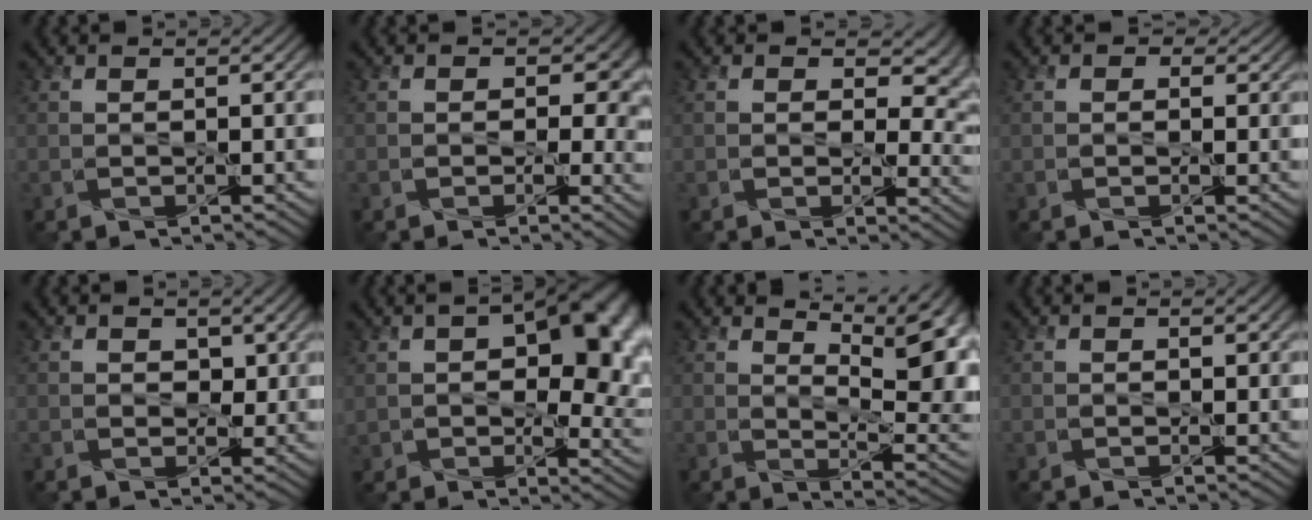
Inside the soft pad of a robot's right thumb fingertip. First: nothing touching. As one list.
[{"total": 6.1, "force": [0.3, 4.8, 3.8], "torque": [-0.028, -0.010, 0.000]}, {"total": 6.7, "force": [1.6, 4.3, 4.9], "torque": [-0.068, -0.013, 0.023]}, {"total": 1.8, "force": [0.6, 1.6, 0.6], "torque": [-0.012, -0.007, -0.005]}, {"total": 2.6, "force": [0.8, 1.9, 1.5], "torque": [-0.037, -0.004, 0.006]}, {"total": 14.5, "force": [3.3, 9.1, 10.9], "torque": [-0.150, -0.013, 0.077]}, {"total": 9.3, "force": [4.2, 3.2, 7.6], "torque": [-0.114, 0.005, 0.066]}, {"total": 0.5, "force": [0.3, 0.4, 0.2], "torque": [-0.004, -0.002, 0.006]}]